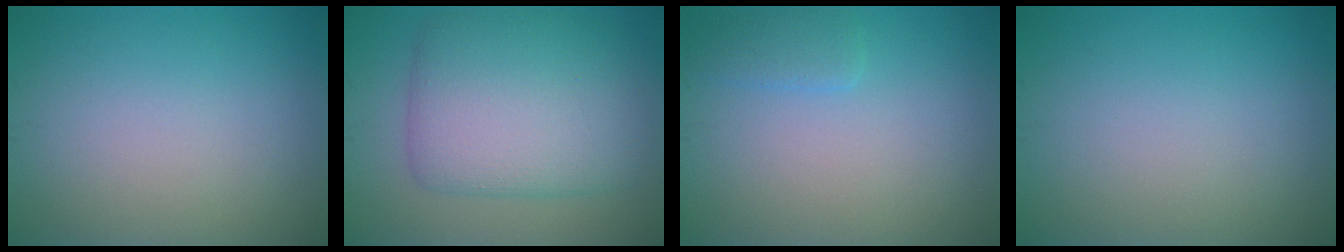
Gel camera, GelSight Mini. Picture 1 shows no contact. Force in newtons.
{"total": 8.4, "press": 8.3, "slide": 0.3}
{"total": 1.6, "press": 1.5, "slide": 0.2}
{"total": 0.0}